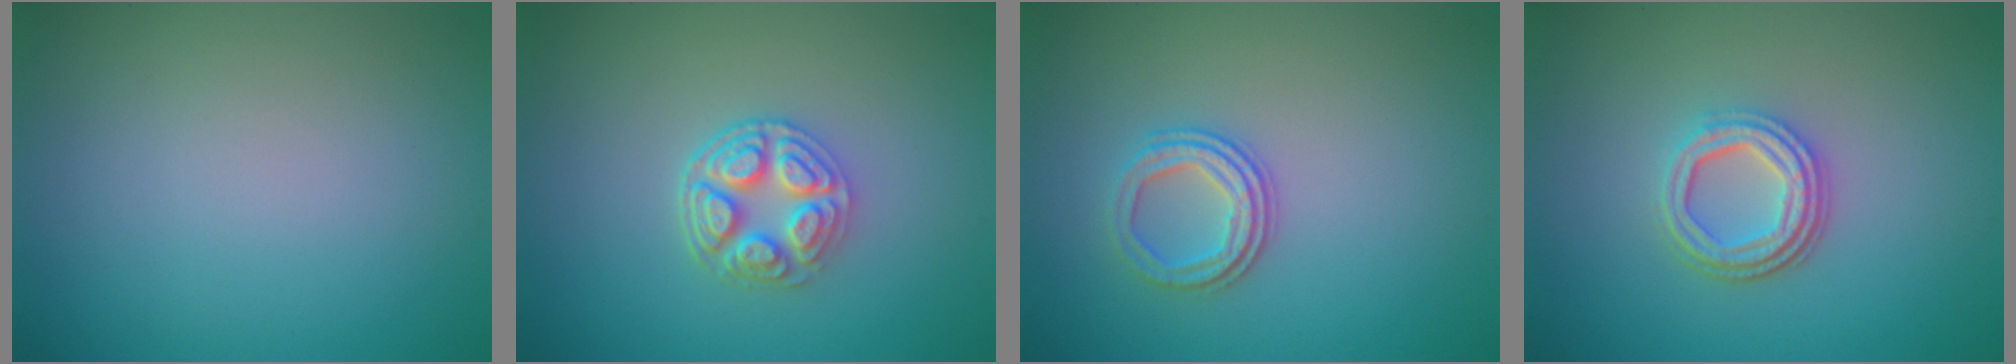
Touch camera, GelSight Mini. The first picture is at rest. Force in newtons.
{"total": 4.1, "press": 3.4, "slide": 2.3}
{"total": 2.7, "press": 2.3, "slide": 1.4}
{"total": 4.0, "press": 3.1, "slide": 2.5}